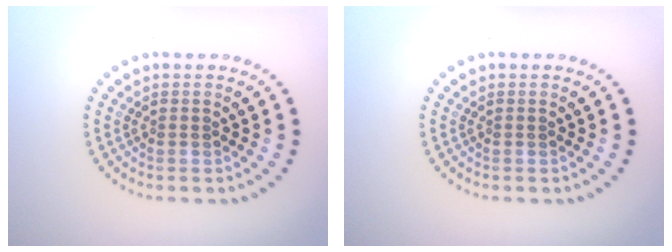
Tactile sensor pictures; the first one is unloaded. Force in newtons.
{"total": 0.0}